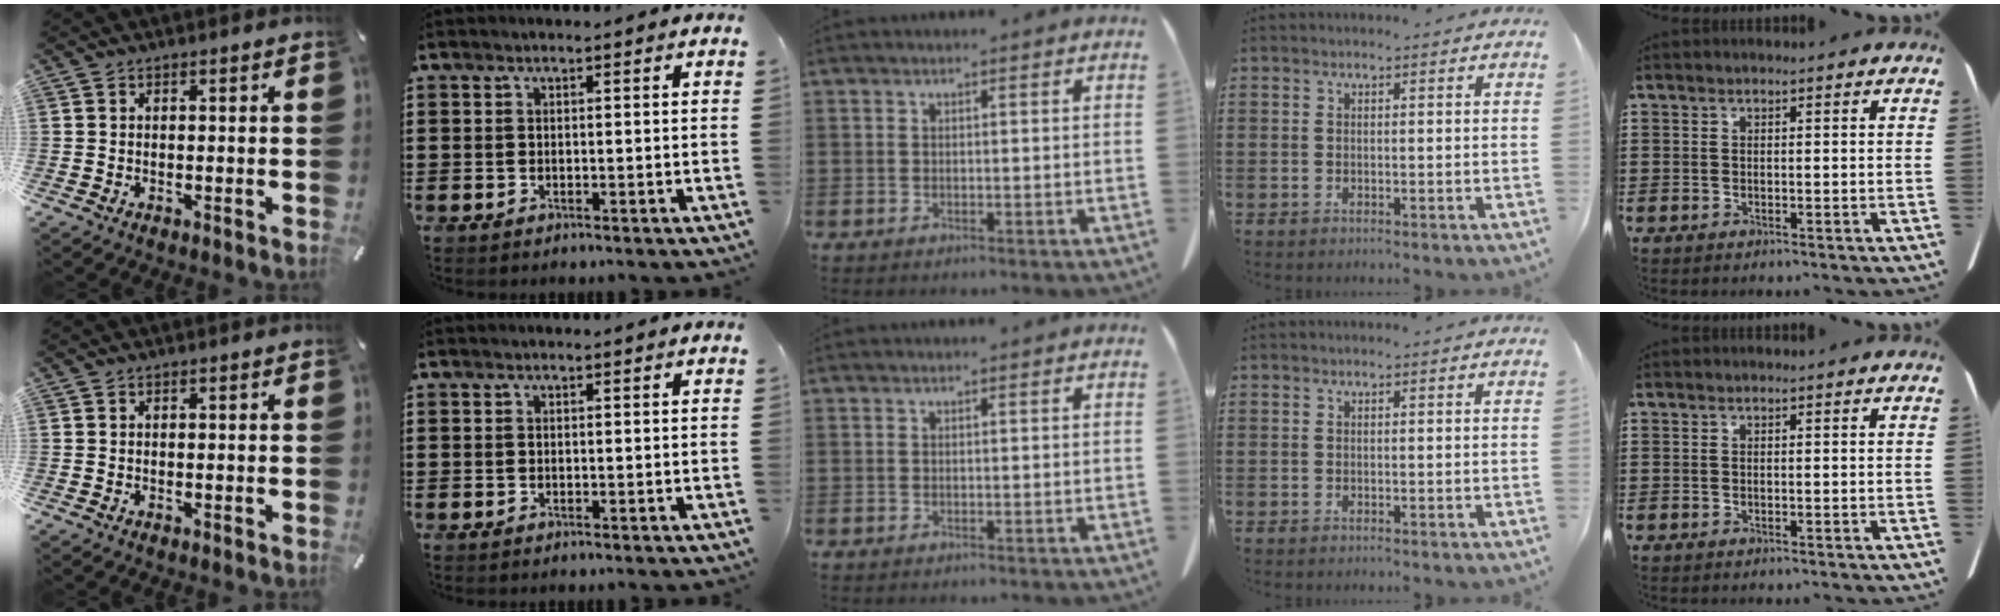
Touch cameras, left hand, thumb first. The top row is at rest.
{}